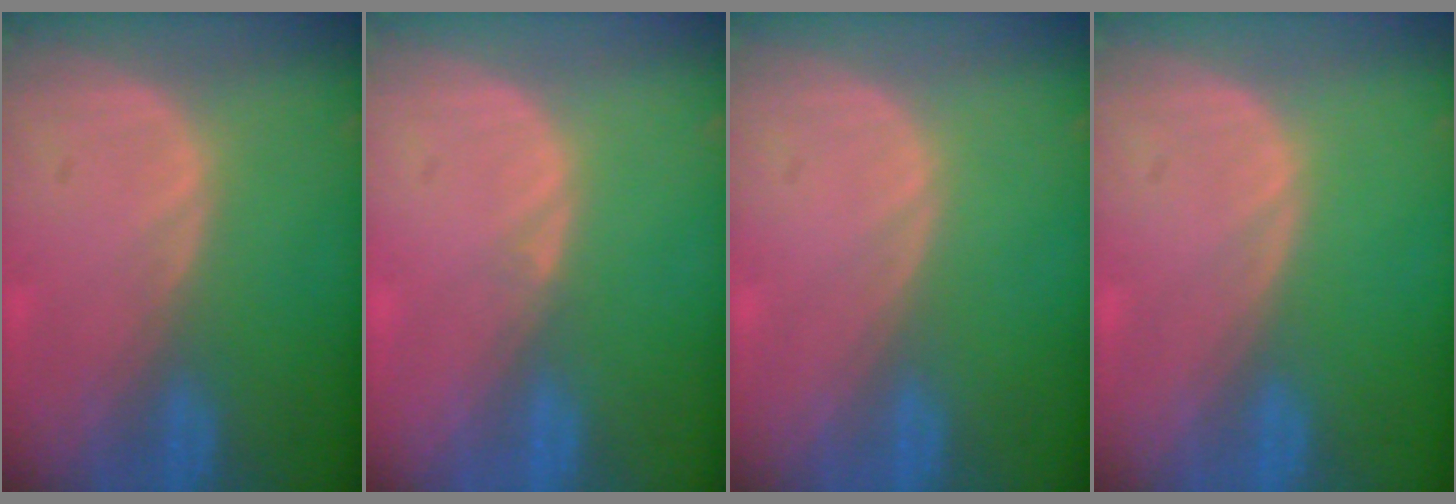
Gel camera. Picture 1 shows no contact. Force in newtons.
{"total": 0.6, "press": 0.4, "slide": 0.5}
{"total": 0.0}
{"total": 0.0}